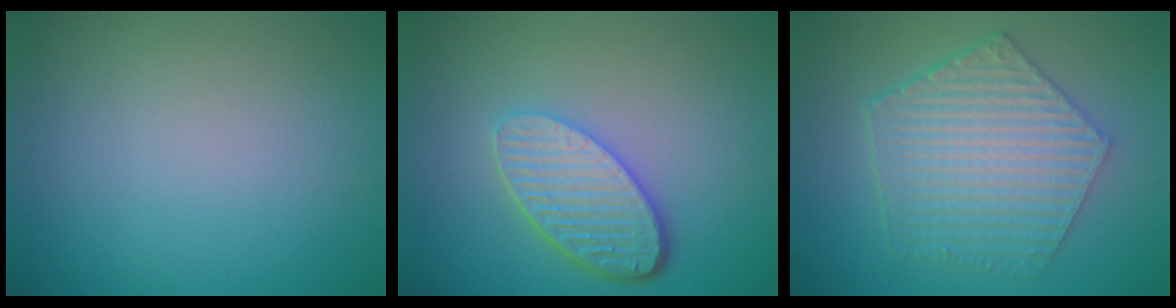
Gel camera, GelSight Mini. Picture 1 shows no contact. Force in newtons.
{"total": 5.3, "press": 3.9, "slide": 3.6}
{"total": 6.3, "press": 4.8, "slide": 4.1}